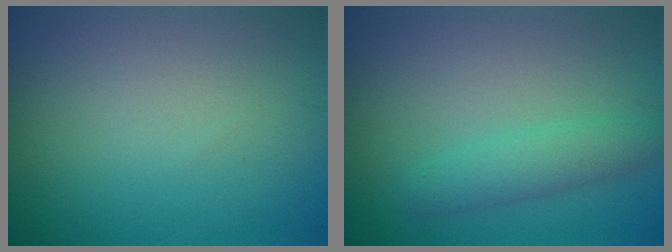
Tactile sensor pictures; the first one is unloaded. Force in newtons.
{"total": 2.4, "press": 2.4, "slide": 0.1}